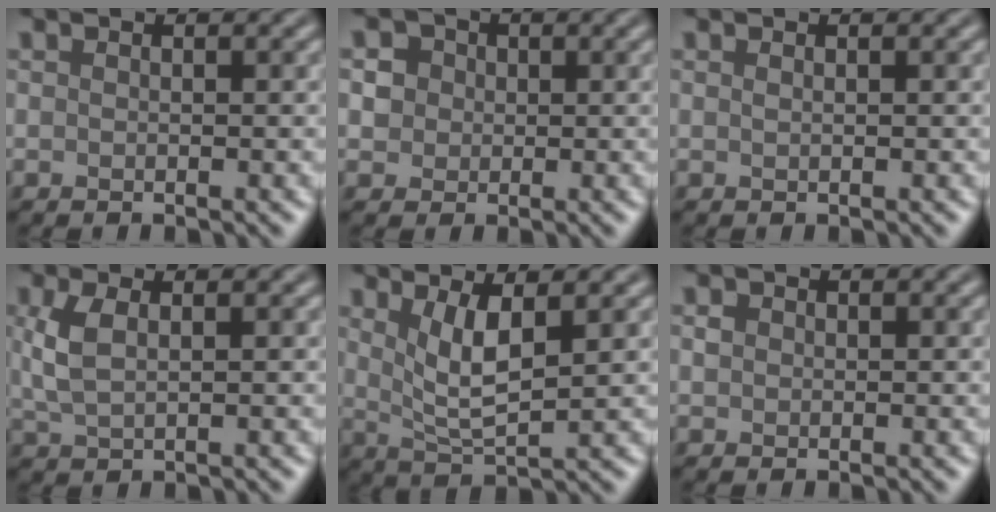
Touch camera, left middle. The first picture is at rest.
{"total": 3.6, "force": [1.2, 3.1, 1.5], "torque": [-0.020, 0.014, 0.011]}
{"total": 0.0}
{"total": 3.0, "force": [0.9, 1.5, 2.4], "torque": [-0.061, 0.003, 0.020]}
{"total": 4.0, "force": [1.4, 1.2, 3.6], "torque": [-0.073, -0.011, 0.031]}
{"total": 0.8, "force": [0.1, 0.7, 0.2], "torque": [-0.003, 0.002, 0.000]}